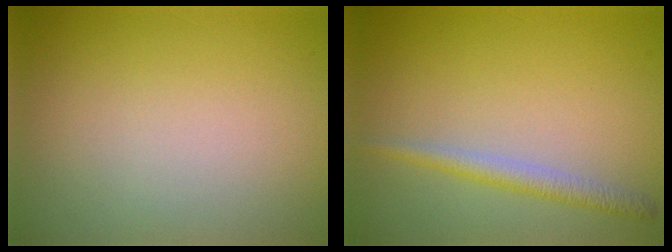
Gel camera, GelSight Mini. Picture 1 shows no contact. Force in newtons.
{"total": 2.0, "press": 2.0, "slide": 0.1}